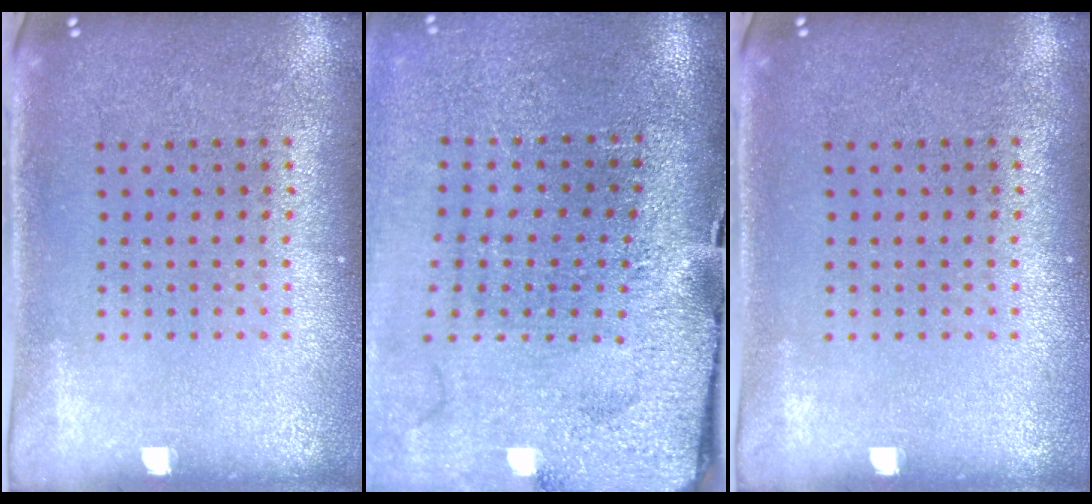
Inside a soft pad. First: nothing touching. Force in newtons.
{"total": 3.6, "press": 3.0, "slide": 1.9}
{"total": 0.0}